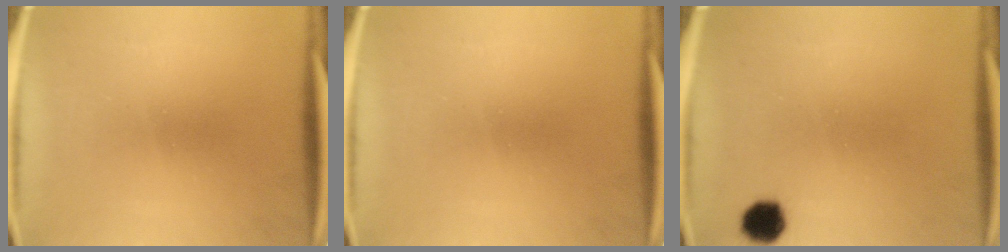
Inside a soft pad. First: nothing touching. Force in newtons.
{"total": 0.0}
{"total": 4.4}